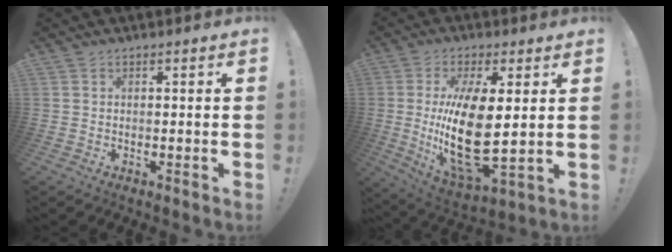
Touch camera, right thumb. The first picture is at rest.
{"total": 19.4, "force": [1.4, 7.3, 17.9], "torque": [-0.346, -0.028, 0.028]}